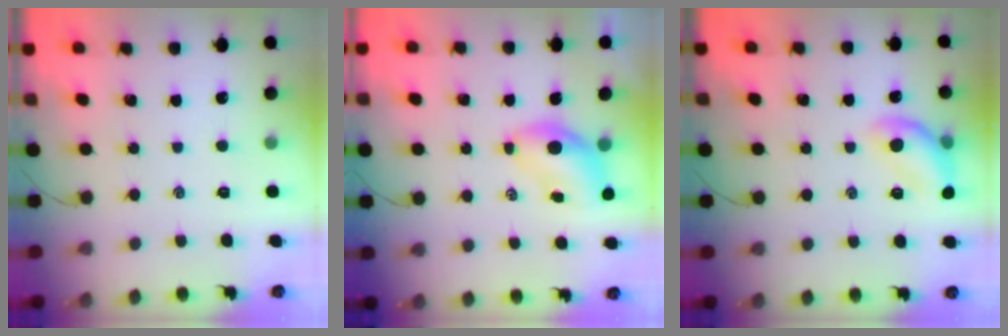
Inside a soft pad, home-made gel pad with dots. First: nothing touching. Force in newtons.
{"total": 5.7, "press": 5.7, "slide": 0.8}
{"total": 12.4, "press": 12.4, "slide": 0.8}